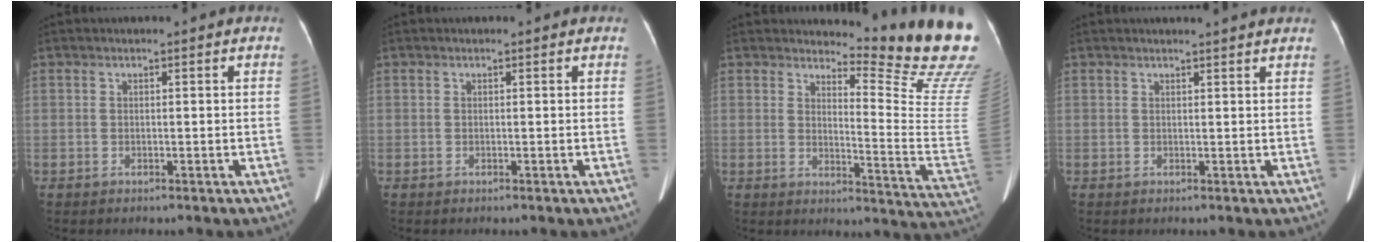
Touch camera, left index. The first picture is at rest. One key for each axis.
{"total": 0.9, "fx": 0.9, "fy": 0.2, "fz": 0.2, "tx": -0.013, "ty": 0.006, "tz": 0.006}
{"total": 15.9, "fx": 14.9, "fy": -0.8, "fz": 5.8, "tx": -0.081, "ty": -0.150, "tz": 0.165}
{"total": 5.5, "fx": 5.2, "fy": 0.0, "fz": 2.0, "tx": -0.027, "ty": 0.013, "tz": 0.049}